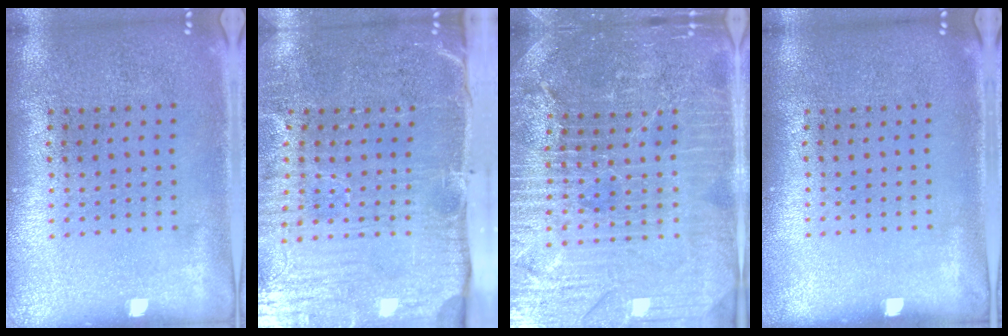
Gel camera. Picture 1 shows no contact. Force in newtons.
{"total": 5.4, "press": 4.4, "slide": 3.1}
{"total": 5.0, "press": 4.6, "slide": 1.9}
{"total": 0.0}